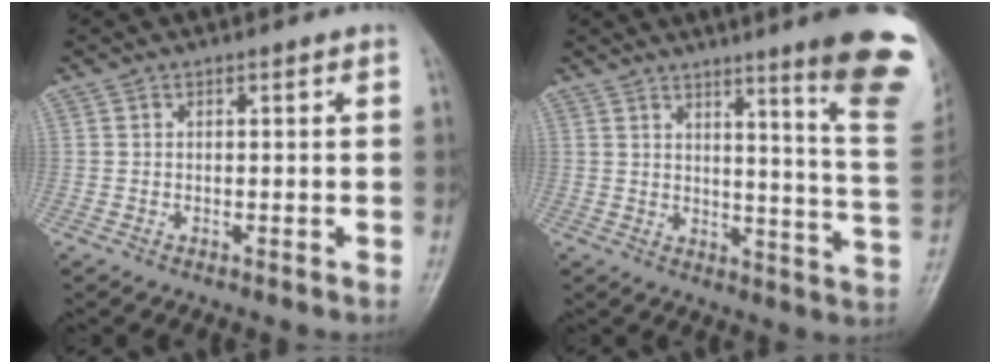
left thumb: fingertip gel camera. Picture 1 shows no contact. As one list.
[{"total": 17.5, "force": [10.3, 0.9, 14.1], "torque": [-0.153, -0.068, 0.122]}]